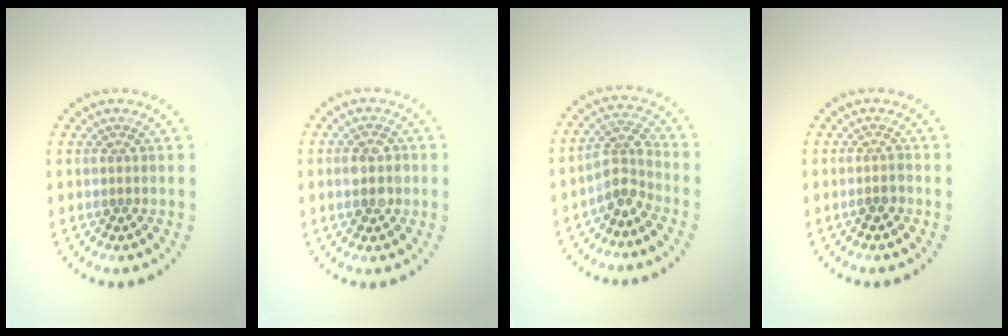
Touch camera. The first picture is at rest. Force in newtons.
{"total": 2.4, "press": 2.4, "slide": 0.2}
{"total": 2.8, "press": 2.1, "slide": 1.8}
{"total": 1.1, "press": 1.0, "slide": 0.5}